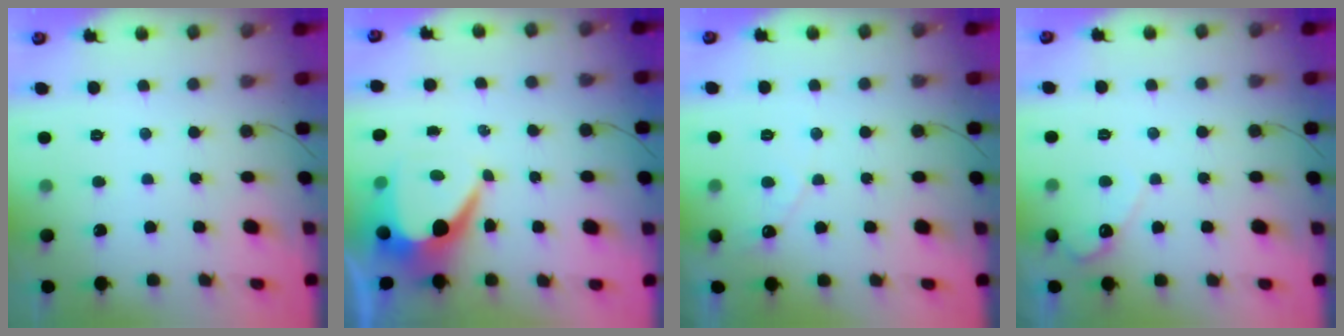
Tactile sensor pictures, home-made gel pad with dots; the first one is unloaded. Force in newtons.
{"total": 8.3, "press": 8.3, "slide": 0.4}
{"total": 3.1, "press": 3.1, "slide": 0.2}
{"total": 4.2, "press": 4.2, "slide": 0.3}